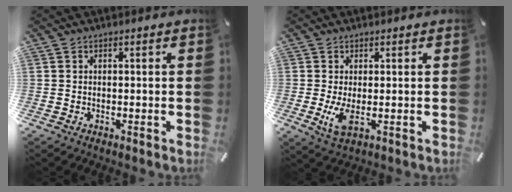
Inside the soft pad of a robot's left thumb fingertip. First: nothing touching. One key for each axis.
{"total": 5.4, "fx": -0.2, "fy": 2.0, "fz": 5.0, "tx": -0.114, "ty": -0.018, "tz": -0.009}